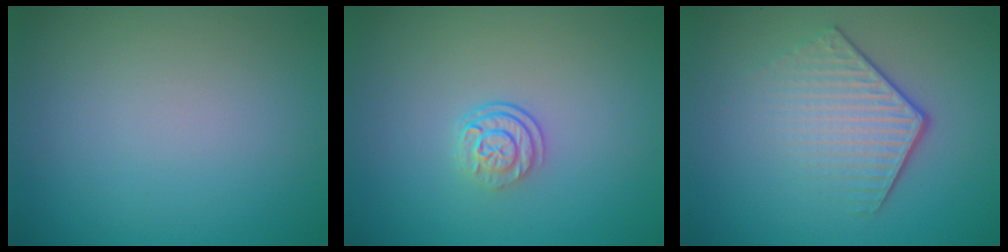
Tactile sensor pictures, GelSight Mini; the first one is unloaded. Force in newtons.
{"total": 2.5, "press": 1.8, "slide": 1.8}
{"total": 4.1, "press": 2.9, "slide": 3.0}